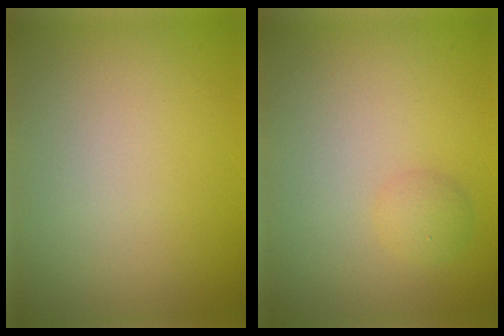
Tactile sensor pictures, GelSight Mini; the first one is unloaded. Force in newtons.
{"total": 1.2, "press": 1.2, "slide": 0.1}